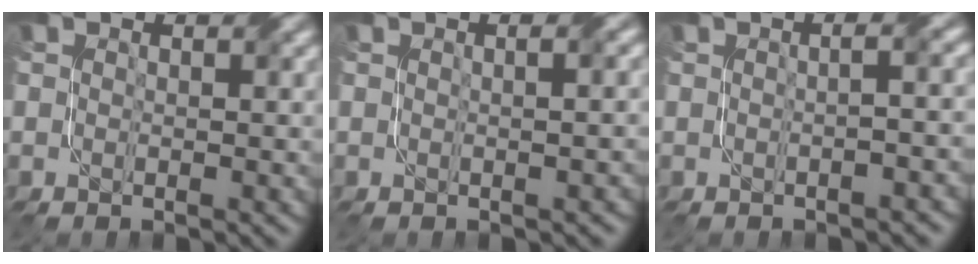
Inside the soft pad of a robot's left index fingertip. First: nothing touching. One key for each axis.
{"total": 3.3, "fx": 0.7, "fy": 1.6, "fz": 2.9, "tx": -0.009, "ty": 0.018, "tz": -0.012}
{"total": 4.0, "fx": 0.0, "fy": 1.9, "fz": 3.6, "tx": -0.015, "ty": 0.018, "tz": -0.010}